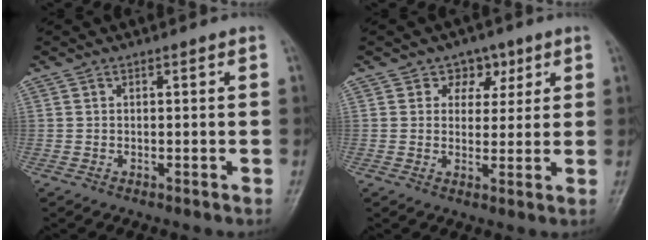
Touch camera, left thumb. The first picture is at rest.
{"total": 4.9, "force": [2.4, 4.0, 1.4], "torque": [0.017, -0.005, 0.032]}